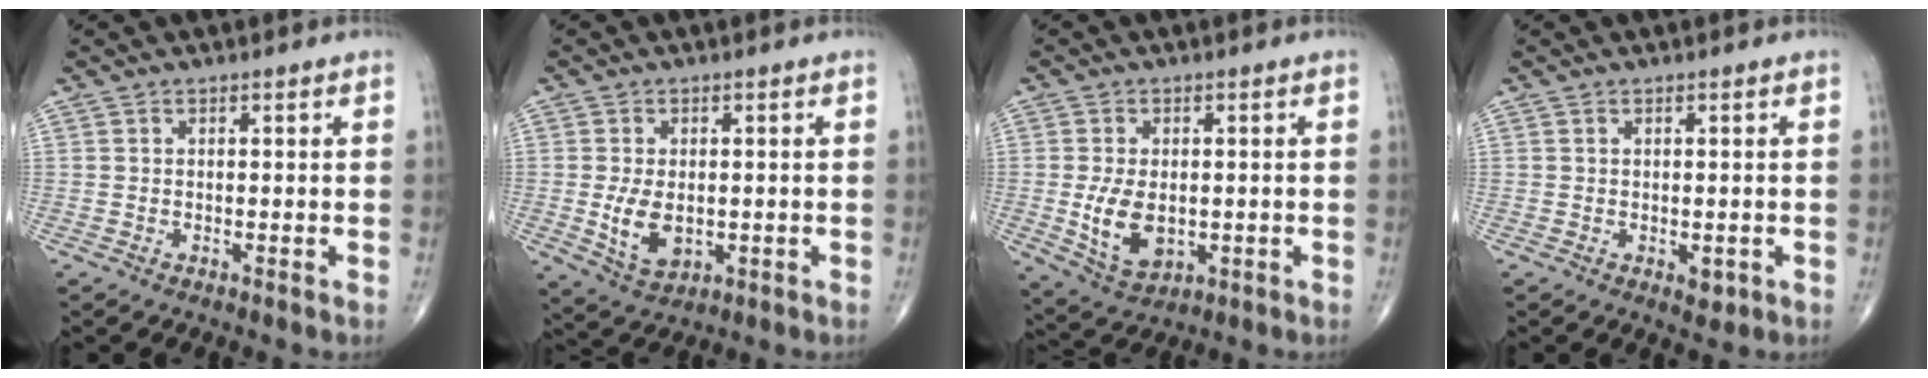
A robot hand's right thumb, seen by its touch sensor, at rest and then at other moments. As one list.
[{"total": 7.0, "force": [-0.7, 4.3, 5.4], "torque": [-0.088, -0.012, -0.001]}, {"total": 8.6, "force": [-0.9, 5.3, 6.7], "torque": [-0.112, -0.010, -0.003]}, {"total": 1.9, "force": [-0.5, 1.2, 1.4], "torque": [-0.008, -0.002, -0.002]}]